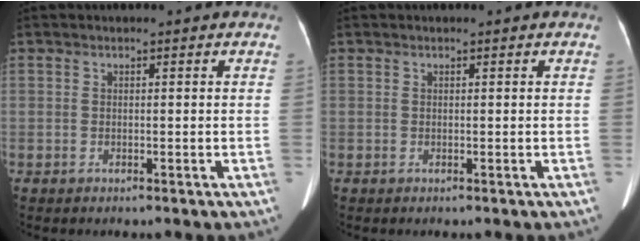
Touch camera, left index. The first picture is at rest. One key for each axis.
{"total": 0.0}